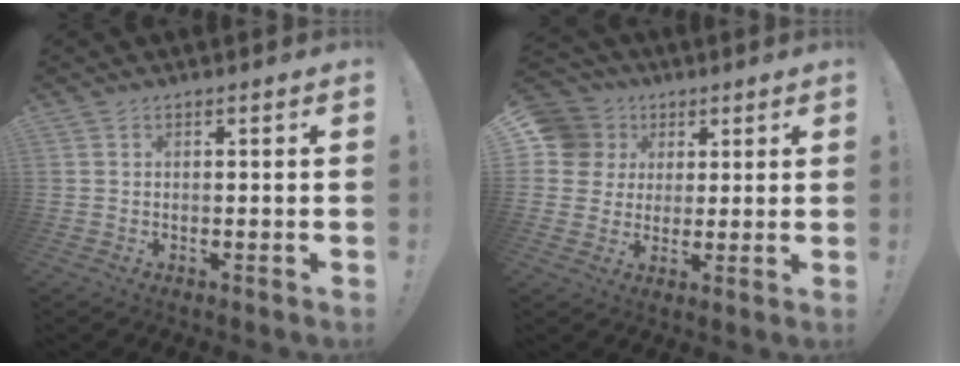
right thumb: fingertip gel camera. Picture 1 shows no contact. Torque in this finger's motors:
{"motor_torque": [0.98, 2.19, 0.86, 0.50, 0.05]}